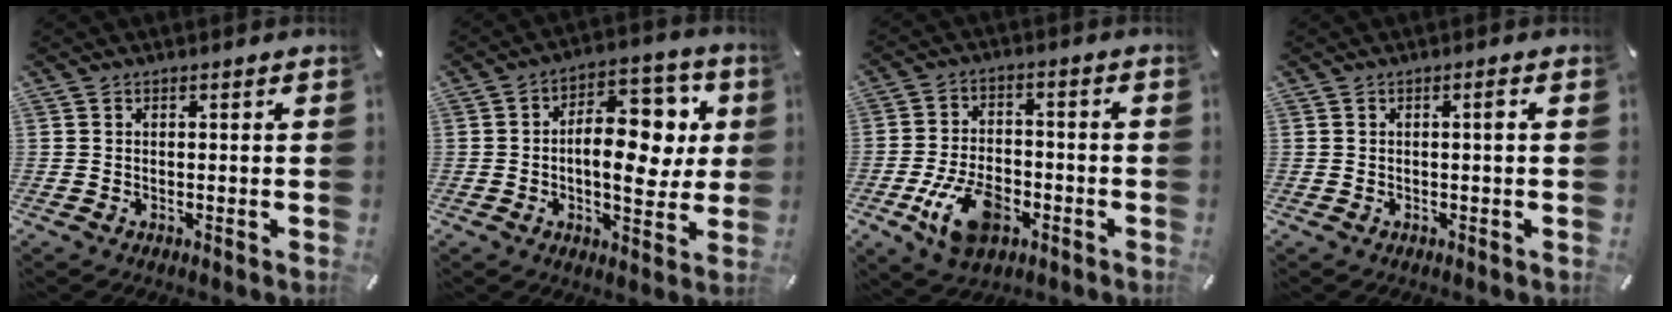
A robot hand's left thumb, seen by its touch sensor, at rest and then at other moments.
{"total": 15.5, "force": [1.7, 8.9, 12.5], "torque": [-0.156, -0.015, 0.029]}
{"total": 11.8, "force": [-4.8, 7.3, 8.0], "torque": [-0.156, 0.012, -0.084]}
{"total": 1.5, "force": [0.0, 0.1, 1.5], "torque": [-0.029, 0.001, -0.002]}